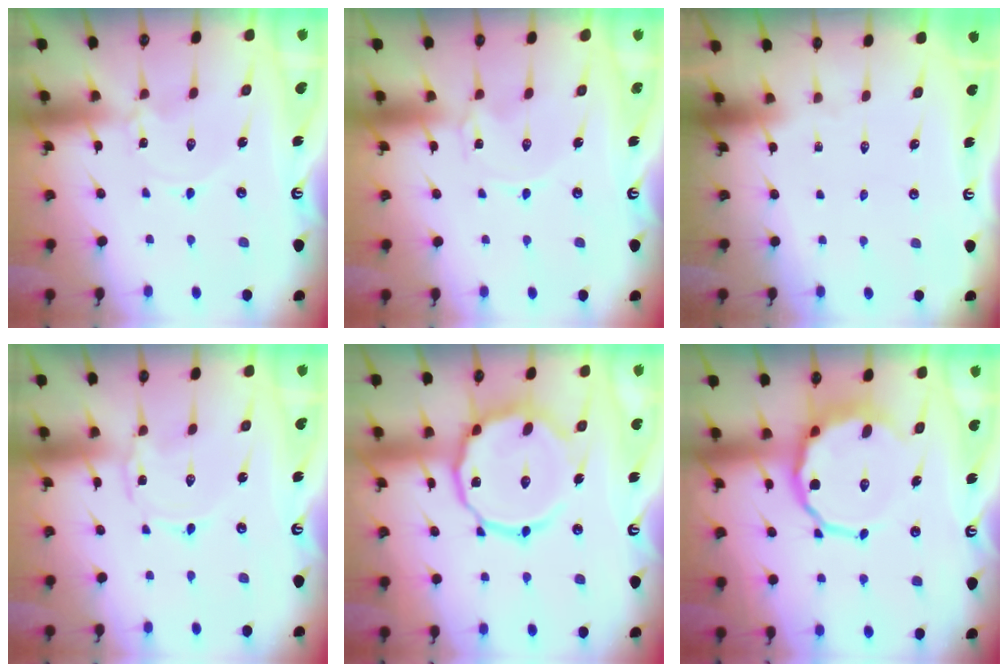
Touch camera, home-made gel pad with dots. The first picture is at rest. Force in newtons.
{"total": 0.0}
{"total": 0.0}
{"total": 0.5, "press": 0.5, "slide": 0.1}
{"total": 17.1, "press": 17.0, "slide": 1.3}
{"total": 11.0, "press": 10.5, "slide": 3.3}